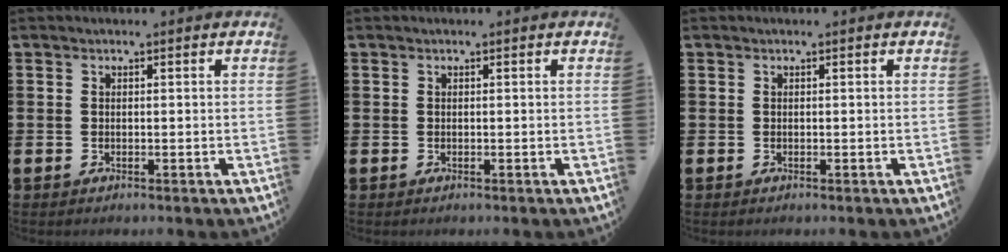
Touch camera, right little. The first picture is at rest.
{"total": 0.0}
{"total": 0.0}